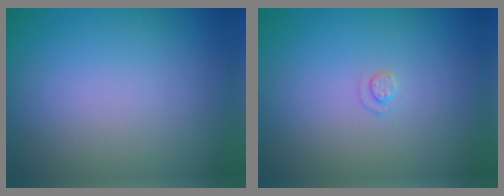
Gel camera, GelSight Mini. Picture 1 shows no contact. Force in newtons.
{"total": 0.9, "press": 0.9, "slide": 0.2}